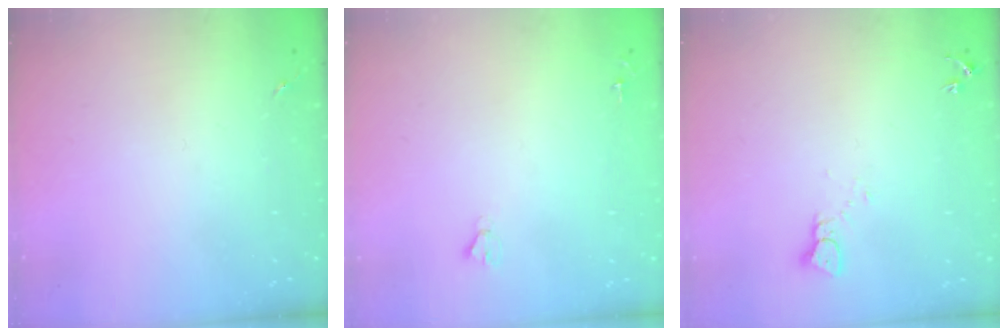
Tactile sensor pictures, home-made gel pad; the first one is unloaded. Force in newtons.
{"total": 1.8, "press": 1.8, "slide": 0.1}
{"total": 2.4, "press": 2.4, "slide": 0.2}